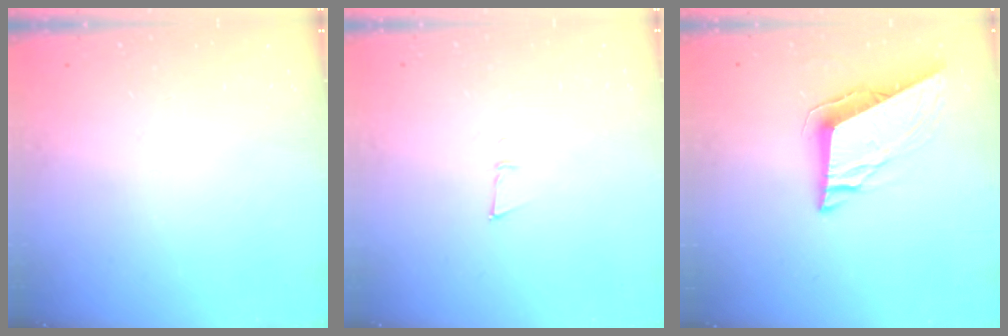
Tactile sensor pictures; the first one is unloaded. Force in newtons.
{"total": 3.8, "press": 3.7, "slide": 1.0}
{"total": 9.0, "press": 8.9, "slide": 1.5}